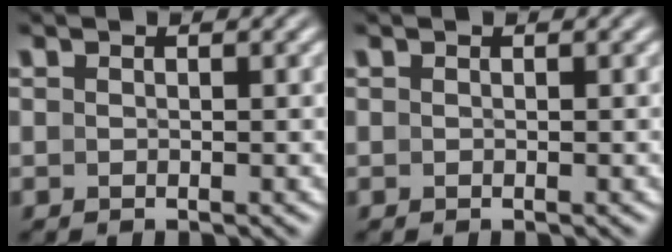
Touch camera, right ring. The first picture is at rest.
{"total": 0.0}